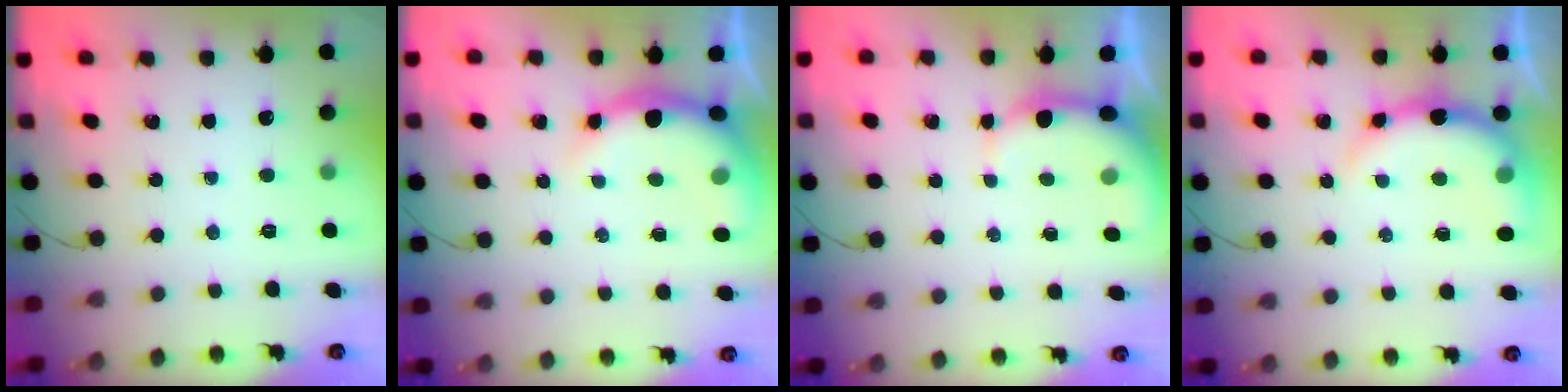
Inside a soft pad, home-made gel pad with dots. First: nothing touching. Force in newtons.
{"total": 7.2, "press": 7.0, "slide": 1.7}
{"total": 4.0, "press": 3.9, "slide": 0.7}
{"total": 9.3, "press": 9.1, "slide": 2.0}